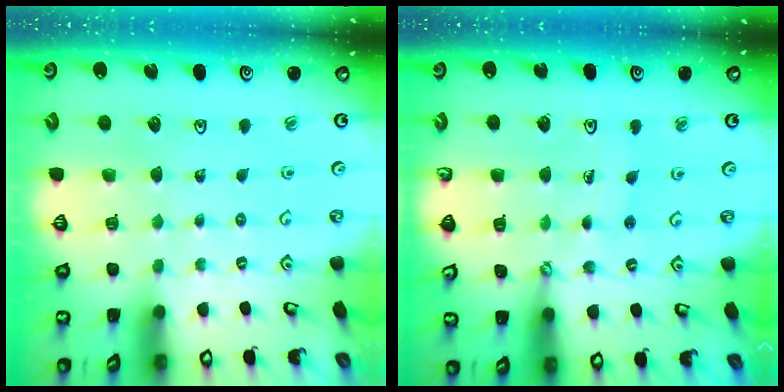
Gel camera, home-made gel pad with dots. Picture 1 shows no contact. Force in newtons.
{"total": 5.7, "press": 5.5, "slide": 1.5}